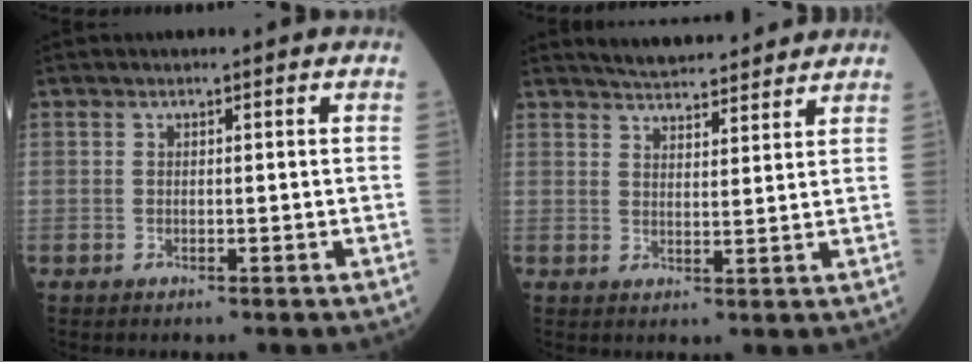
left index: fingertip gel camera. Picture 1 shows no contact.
{"total": 9.2, "force": [8.6, 1.4, 2.8], "torque": [-0.041, 0.011, 0.121]}